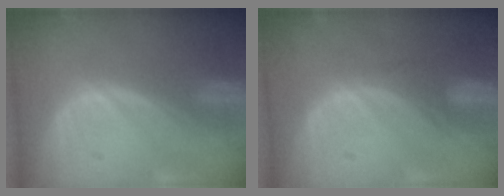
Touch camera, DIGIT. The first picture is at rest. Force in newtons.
{"total": 2.3, "press": 2.2, "slide": 0.7}